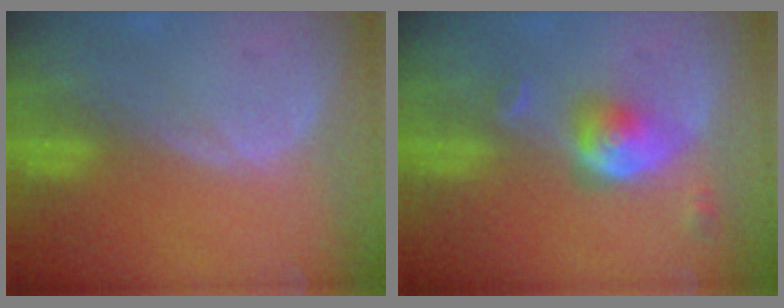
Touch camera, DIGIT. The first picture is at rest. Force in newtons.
{"total": 5.2, "press": 4.7, "slide": 2.2}